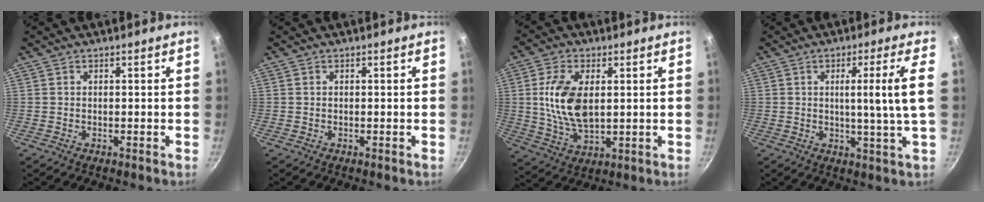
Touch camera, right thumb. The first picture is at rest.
{"total": 0.0}
{"total": 12.0, "force": [1.8, 6.4, 9.9], "torque": [-0.187, -0.008, 0.039]}
{"total": 7.0, "force": [1.5, -1.1, 6.8], "torque": [-0.119, -0.018, 0.024]}